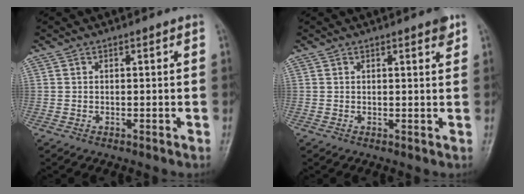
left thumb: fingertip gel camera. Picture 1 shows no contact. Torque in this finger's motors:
{"motor_torque": [1.14, 0.89, 0.14, -0.27, 0.00]}